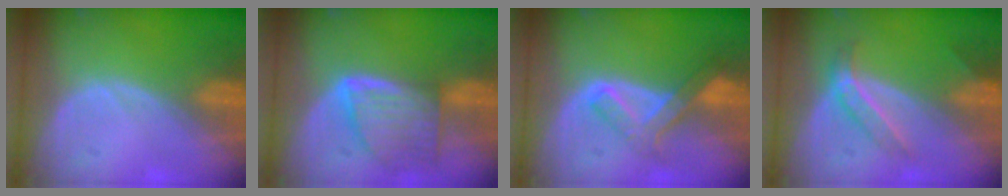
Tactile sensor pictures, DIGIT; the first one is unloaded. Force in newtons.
{"total": 8.0, "press": 7.2, "slide": 3.5}
{"total": 6.7, "press": 5.7, "slide": 3.5}
{"total": 4.1, "press": 4.1, "slide": 0.3}